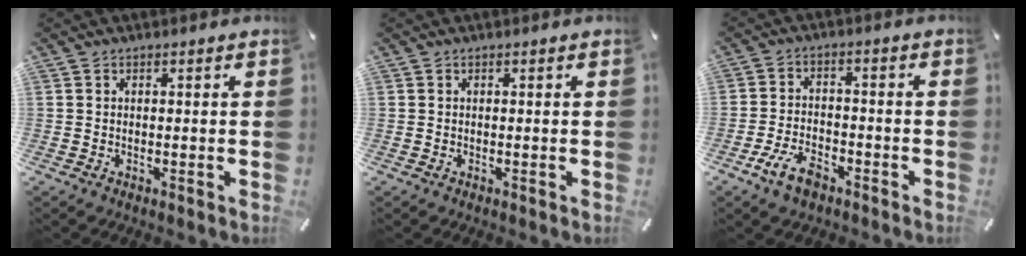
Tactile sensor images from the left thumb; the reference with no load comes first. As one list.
[{"total": 0.0}, {"total": 7.8, "force": [-4.6, 4.2, 4.6], "torque": [-0.107, 0.016, -0.089]}]